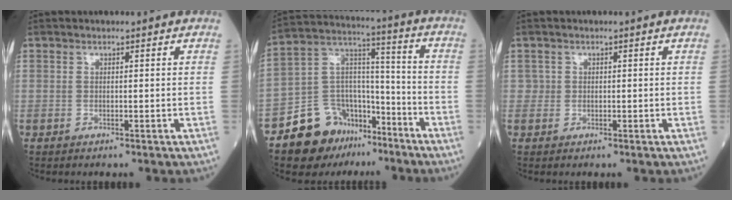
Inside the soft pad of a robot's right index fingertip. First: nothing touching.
{"total": 13.4, "force": [-9.2, 8.9, 3.7], "torque": [-0.061, 0.079, -0.154]}
{"total": 0.9, "force": [0.0, 0.9, 0.0], "torque": [0.008, 0.005, -0.003]}